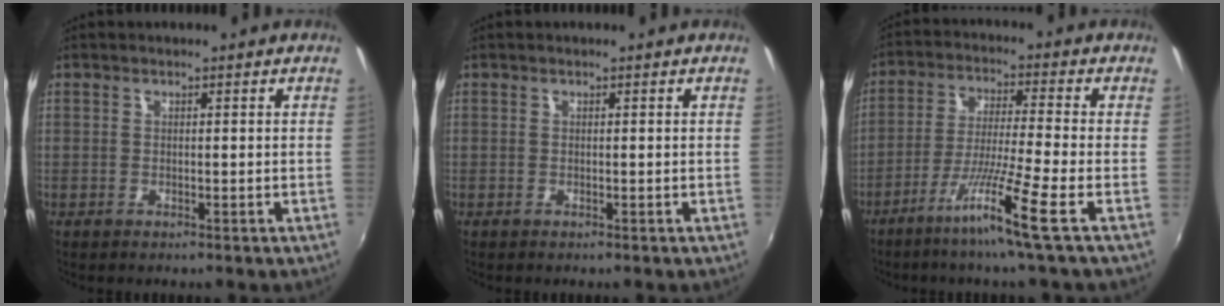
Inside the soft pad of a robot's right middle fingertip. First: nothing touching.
{"total": 0.0}
{"total": 9.2, "force": [-5.3, -2.1, 7.2], "torque": [-0.150, -0.008, -0.100]}